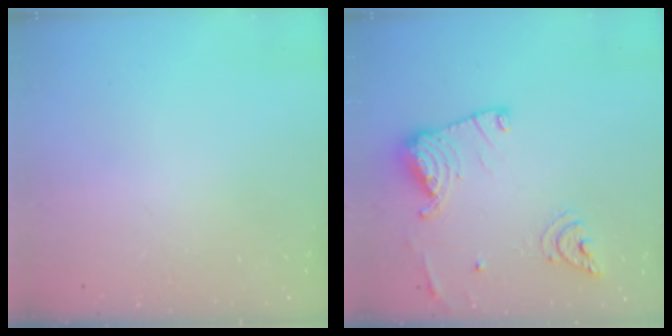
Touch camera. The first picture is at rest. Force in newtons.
{"total": 15.7, "press": 15.6, "slide": 1.6}